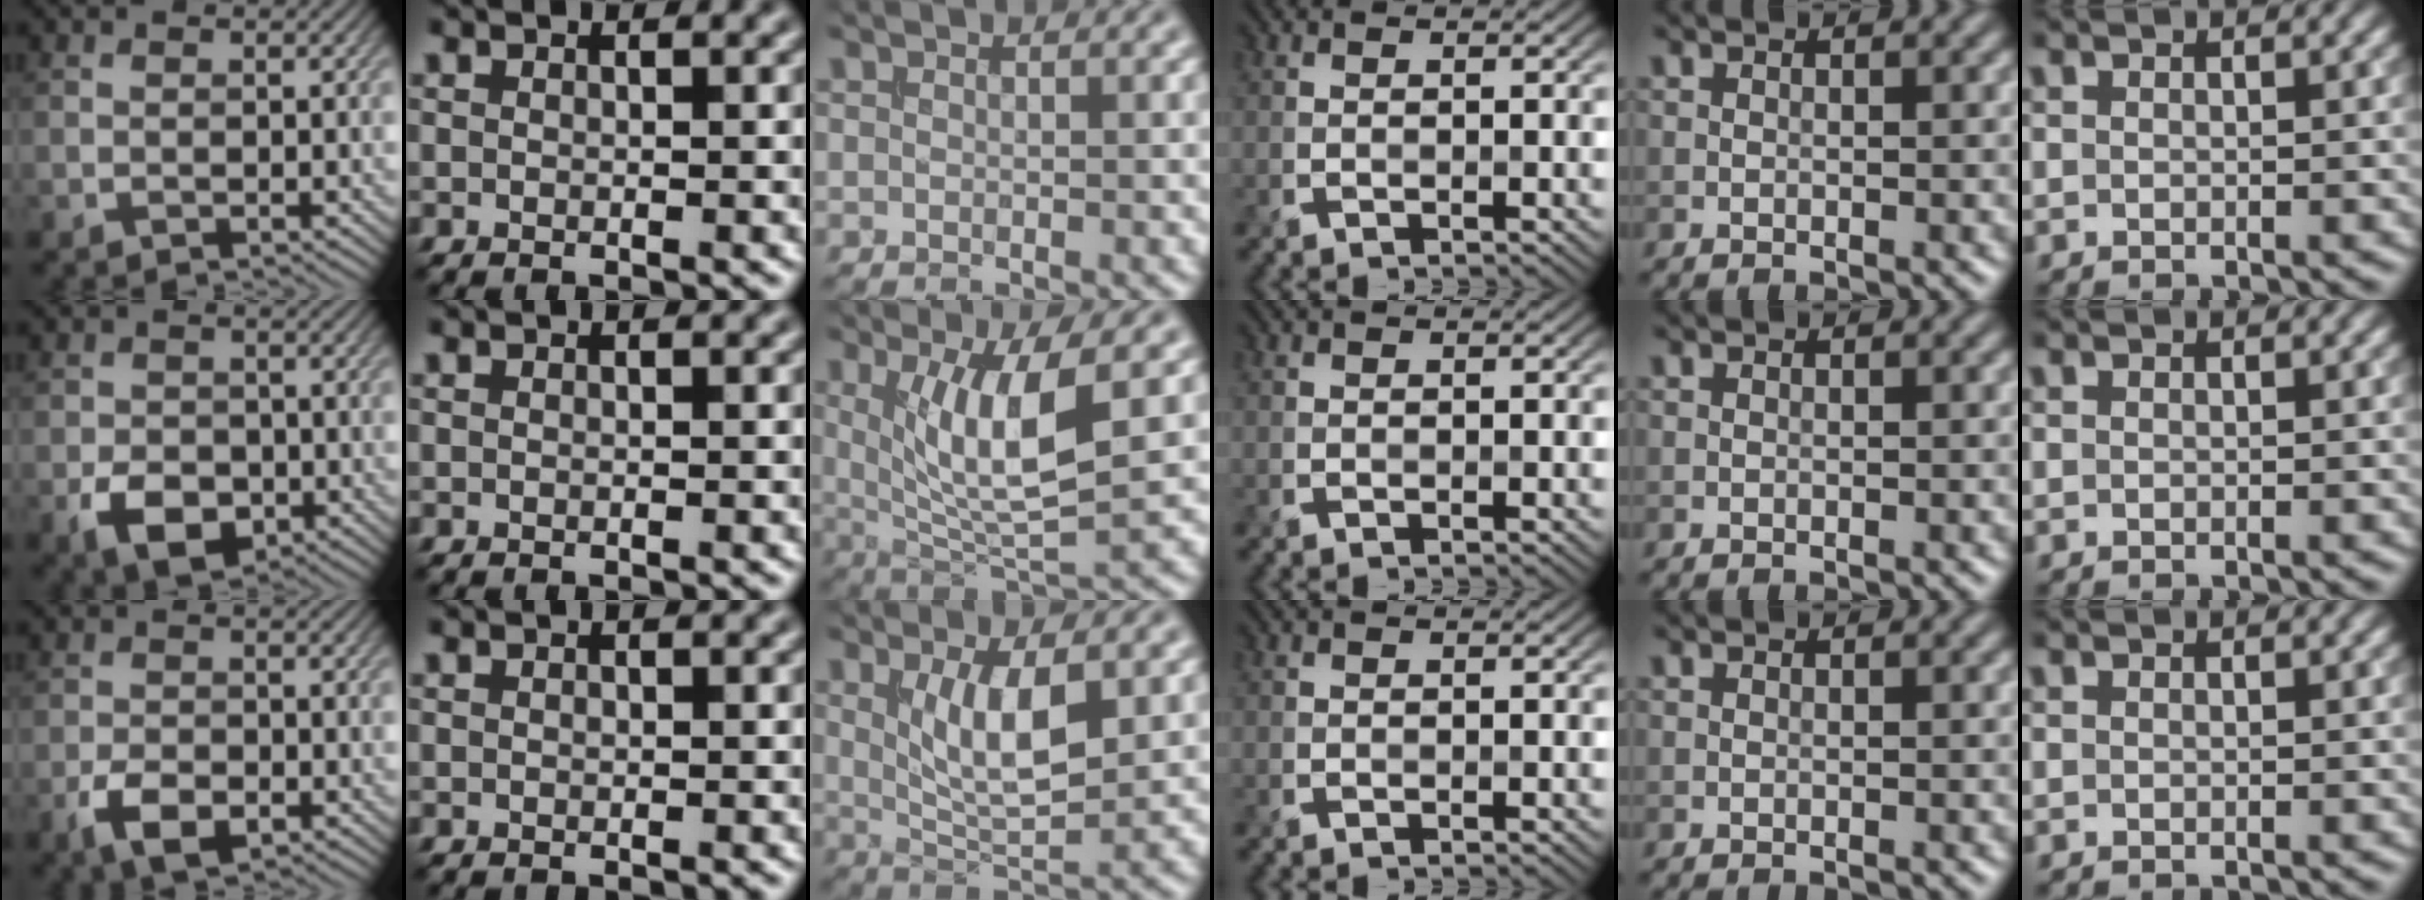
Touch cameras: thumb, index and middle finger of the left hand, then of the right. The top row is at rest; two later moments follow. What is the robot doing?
{"motion": "extract", "object": "file holder"}